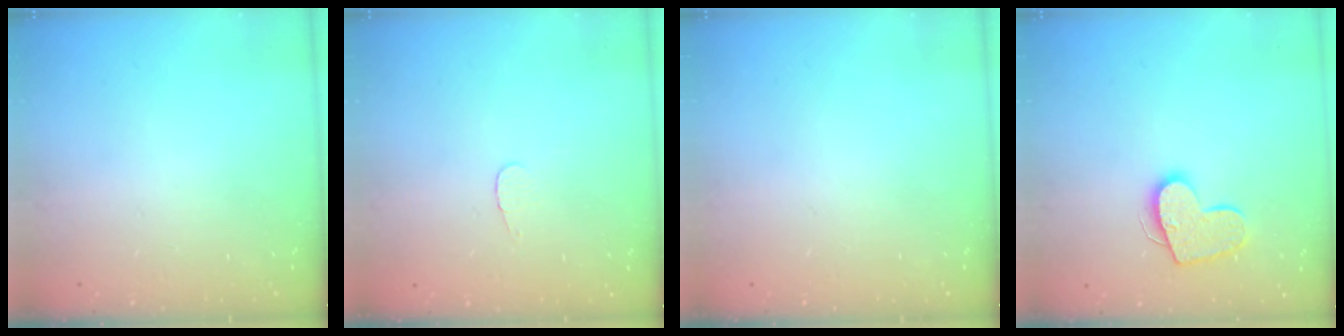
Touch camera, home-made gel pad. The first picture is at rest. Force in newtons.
{"total": 2.8, "press": 2.8, "slide": 0.3}
{"total": 0.0}
{"total": 12.4, "press": 12.4, "slide": 0.7}